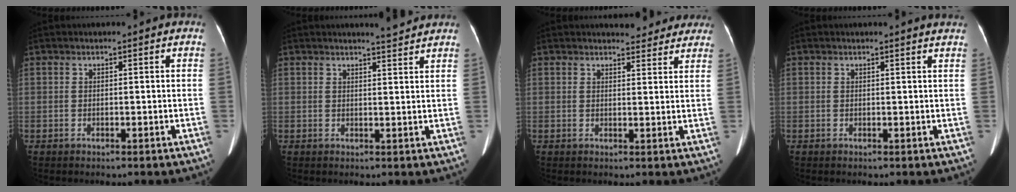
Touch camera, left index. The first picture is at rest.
{"total": 2.9, "force": [2.8, -0.3, 0.7], "torque": [-0.015, -0.006, 0.035]}
{"total": 6.8, "force": [6.3, 2.1, 1.4], "torque": [-0.001, -0.001, 0.060]}
{"total": 2.1, "force": [2.1, -0.1, 0.4], "torque": [-0.011, -0.005, 0.011]}